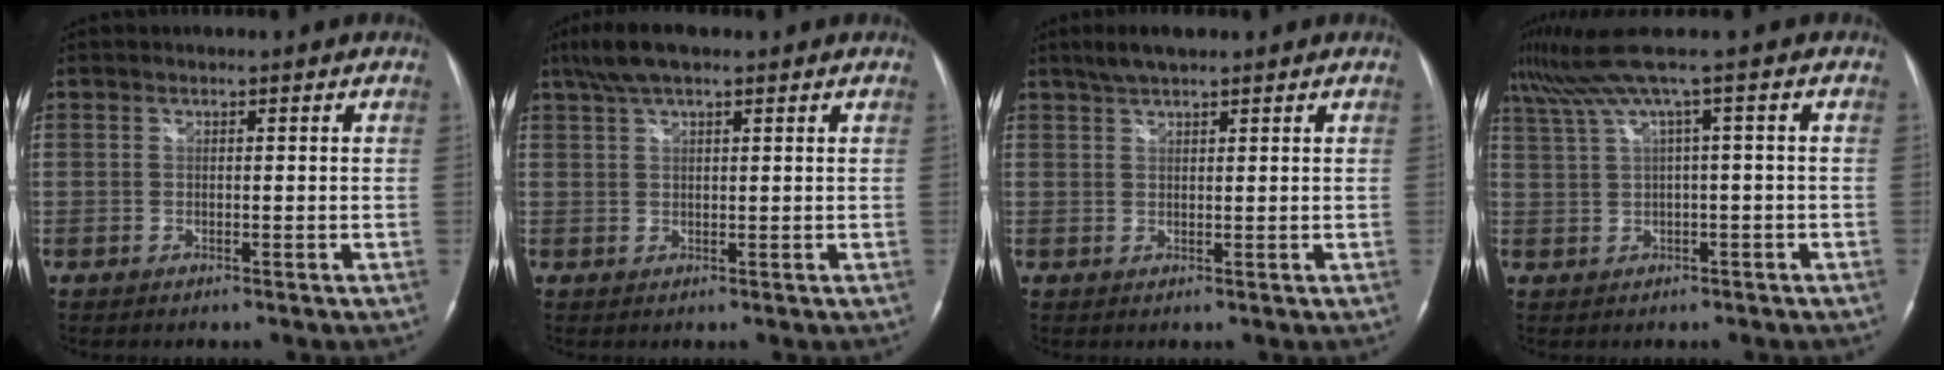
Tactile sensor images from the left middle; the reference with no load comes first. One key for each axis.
{"total": 5.7, "fx": 4.1, "fy": 1.2, "fz": 3.8, "tx": -0.082, "ty": 0.023, "tz": 0.078}
{"total": 3.7, "fx": 3.0, "fy": 0.6, "fz": 2.1, "tx": -0.048, "ty": 0.010, "tz": 0.059}
{"total": 6.6, "fx": 3.4, "fy": -1.5, "fz": 5.4, "tx": -0.107, "ty": 0.041, "tz": 0.071}